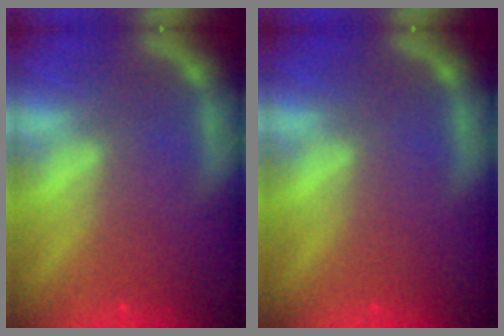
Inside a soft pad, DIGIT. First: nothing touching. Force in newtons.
{"total": 0.0}